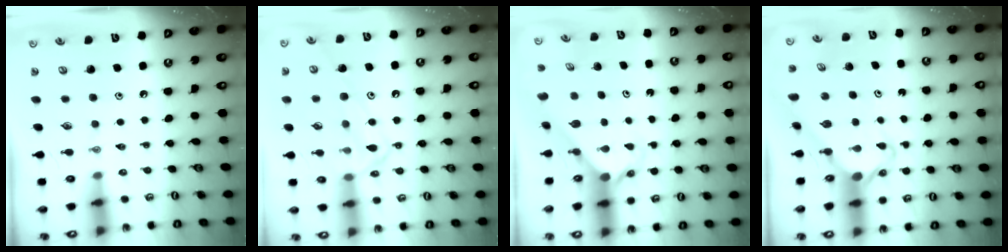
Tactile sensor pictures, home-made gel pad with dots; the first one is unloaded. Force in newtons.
{"total": 14.0, "press": 14.0, "slide": 1.2}
{"total": 2.6, "press": 2.6, "slide": 0.1}
{"total": 3.7, "press": 3.7, "slide": 0.3}